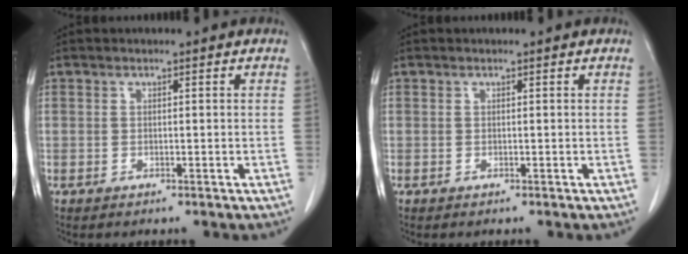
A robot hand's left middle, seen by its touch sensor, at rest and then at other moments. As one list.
[{"total": 0.0}]